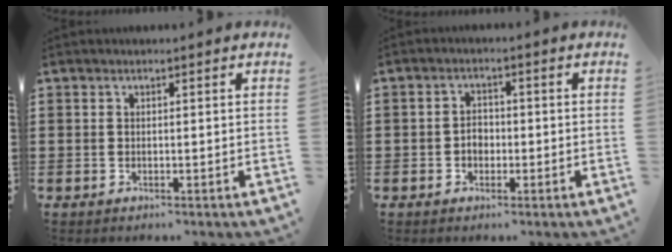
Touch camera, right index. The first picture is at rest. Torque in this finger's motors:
{"motor_torque": [1.20, 0.79, 0.12, 0.06]}